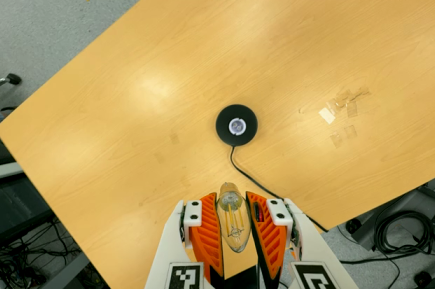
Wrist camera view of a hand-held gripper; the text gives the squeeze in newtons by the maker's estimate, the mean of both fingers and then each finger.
{"total": 18.5, "left": 19.5, "right": 17.5}